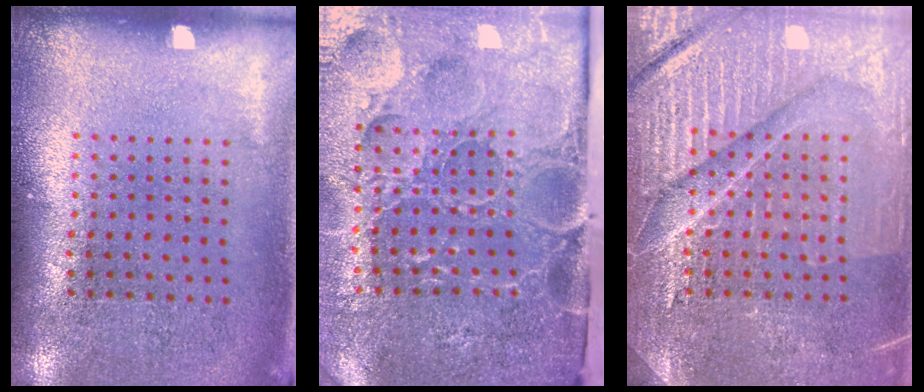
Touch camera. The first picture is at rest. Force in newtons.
{"total": 5.3, "press": 4.2, "slide": 3.2}
{"total": 6.7, "press": 6.7, "slide": 0.9}